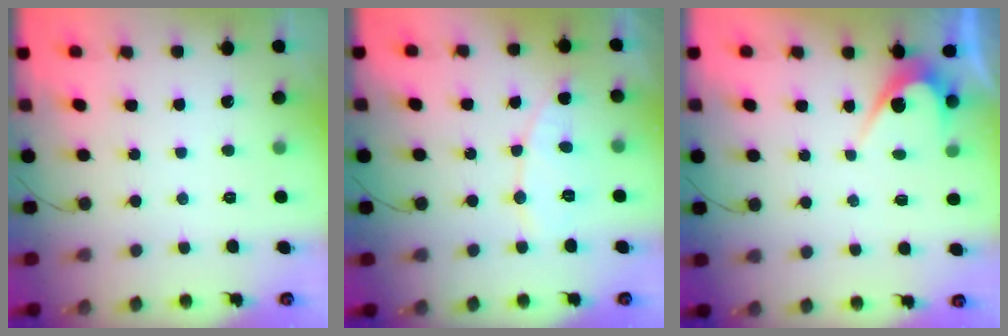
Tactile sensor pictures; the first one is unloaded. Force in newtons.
{"total": 6.5, "press": 6.5, "slide": 0.4}
{"total": 4.6, "press": 4.6, "slide": 0.3}